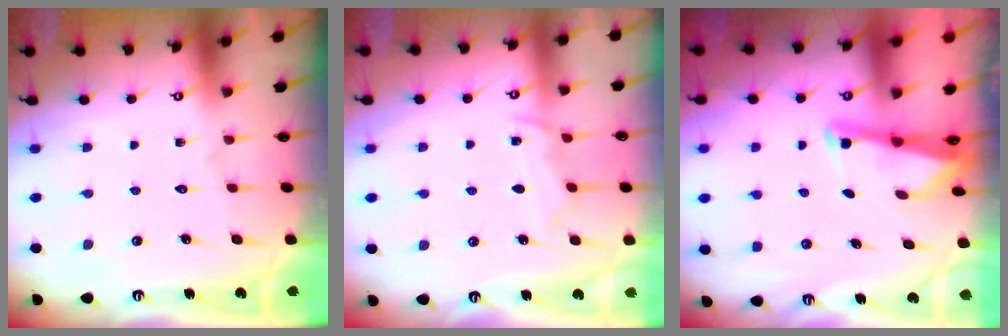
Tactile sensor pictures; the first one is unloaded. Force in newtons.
{"total": 6.4, "press": 6.4, "slide": 0.7}
{"total": 2.4, "press": 2.4, "slide": 0.2}